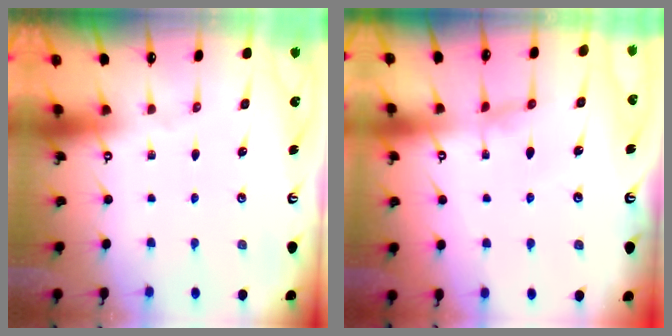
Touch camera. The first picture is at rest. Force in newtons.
{"total": 0.7, "press": 0.4, "slide": 0.5}